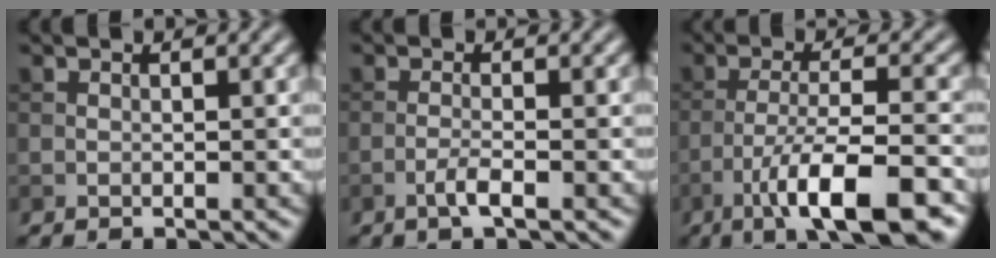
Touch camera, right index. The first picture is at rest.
{"total": 1.8, "force": [-0.9, 0.3, 1.6], "torque": [-0.030, 0.005, -0.022]}
{"total": 9.9, "force": [-5.4, 2.1, 8.0], "torque": [-0.126, 0.004, -0.090]}